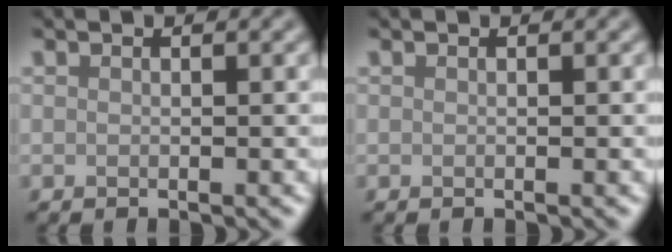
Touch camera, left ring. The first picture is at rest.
{"total": 0.0}